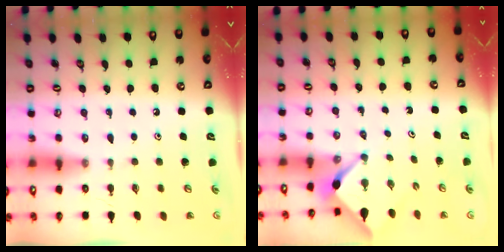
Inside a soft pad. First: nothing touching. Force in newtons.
{"total": 2.4, "press": 2.4, "slide": 0.2}